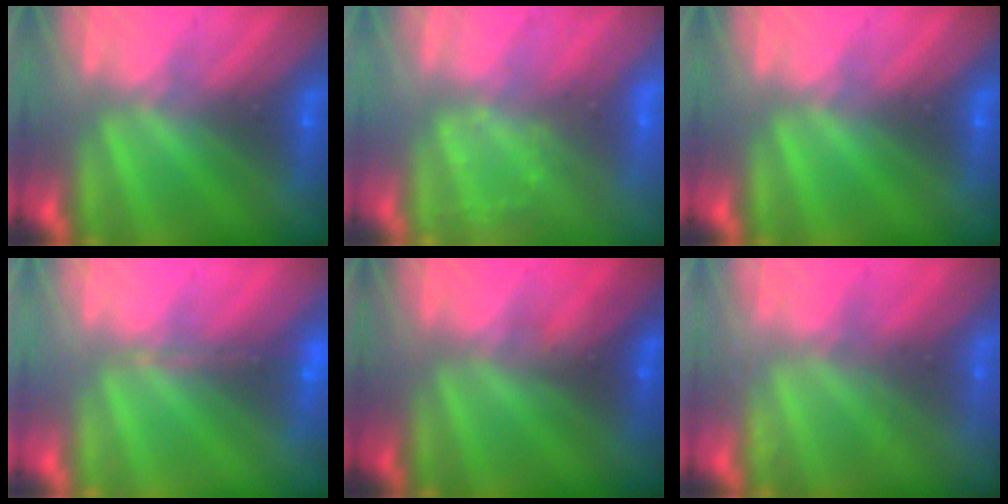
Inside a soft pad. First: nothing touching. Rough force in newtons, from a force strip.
{"total": 3.0}
{"total": 0.0}
{"total": 1.7}
{"total": 2.1}
{"total": 2.3}